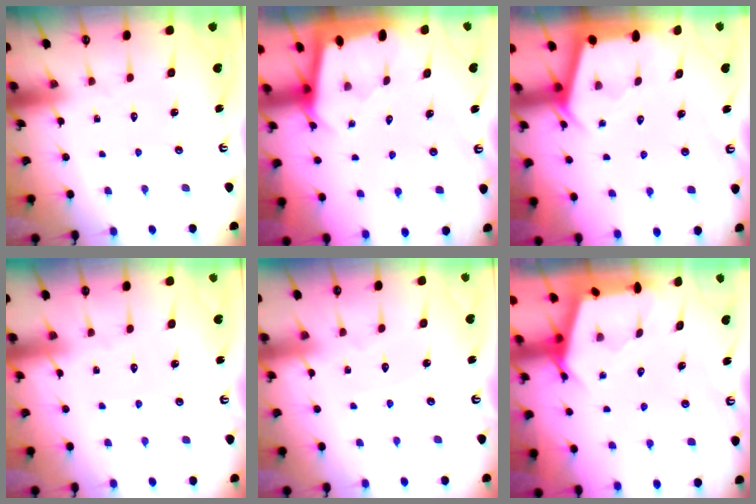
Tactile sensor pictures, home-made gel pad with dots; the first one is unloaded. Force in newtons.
{"total": 1.9, "press": 1.9, "slide": 0.2}
{"total": 2.9, "press": 2.9, "slide": 0.3}
{"total": 3.0, "press": 3.0, "slide": 0.2}
{"total": 4.0, "press": 3.9, "slide": 0.4}
{"total": 2.7, "press": 2.7, "slide": 0.3}